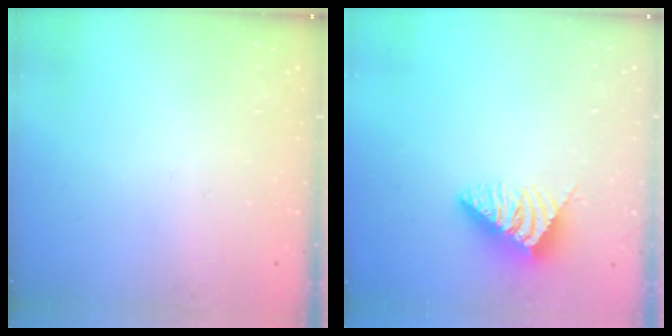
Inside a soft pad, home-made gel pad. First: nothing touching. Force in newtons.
{"total": 3.9, "press": 3.9, "slide": 0.7}